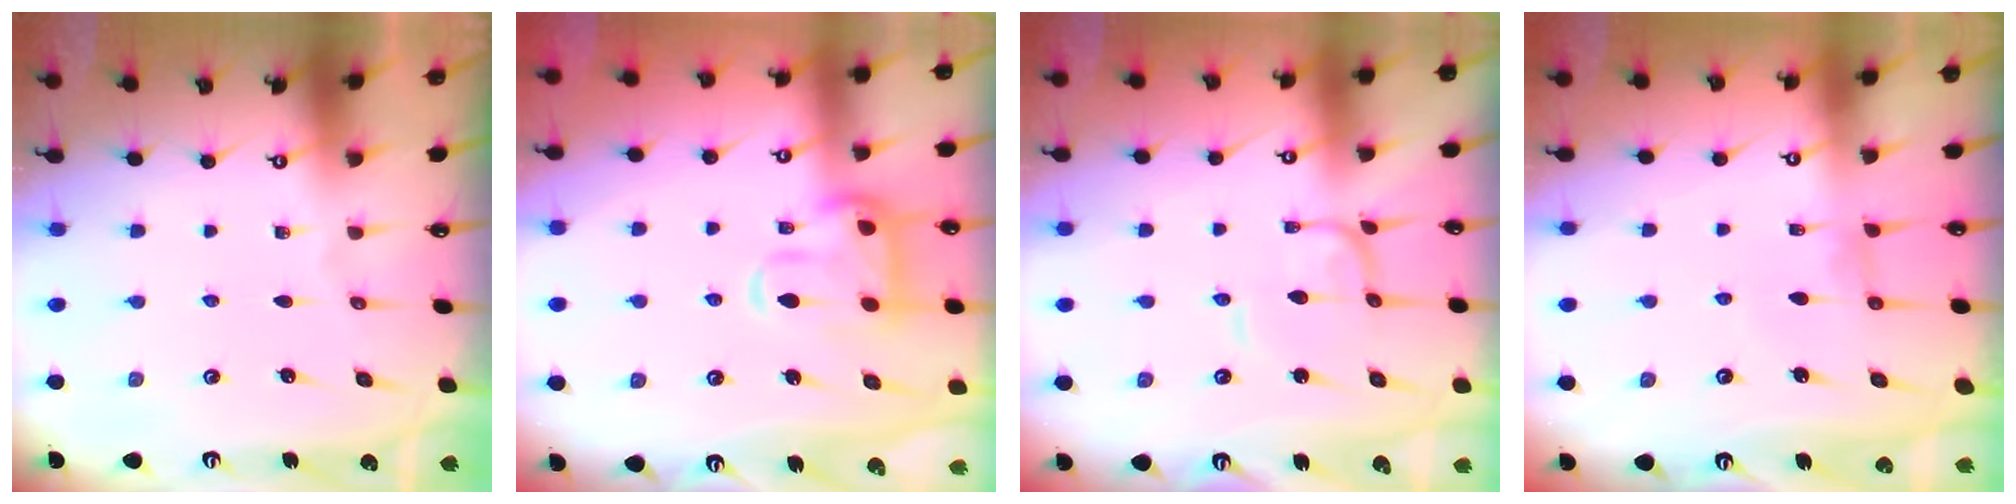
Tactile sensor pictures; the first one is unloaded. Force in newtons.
{"total": 5.4, "press": 5.1, "slide": 1.6}
{"total": 1.6, "press": 1.6, "slide": 0.2}
{"total": 0.8, "press": 0.7, "slide": 0.3}